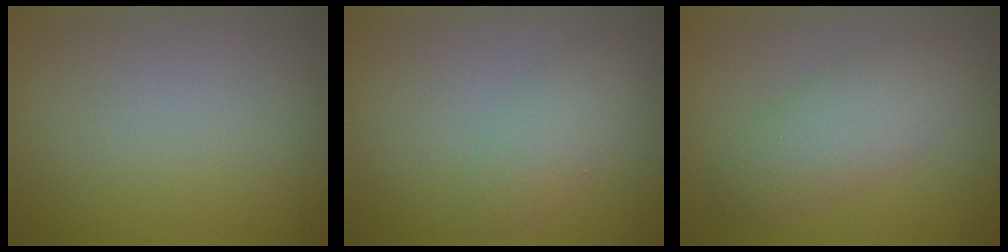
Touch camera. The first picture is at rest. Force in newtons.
{"total": 3.0, "press": 3.0, "slide": 0.1}
{"total": 4.4, "press": 4.4, "slide": 0.1}